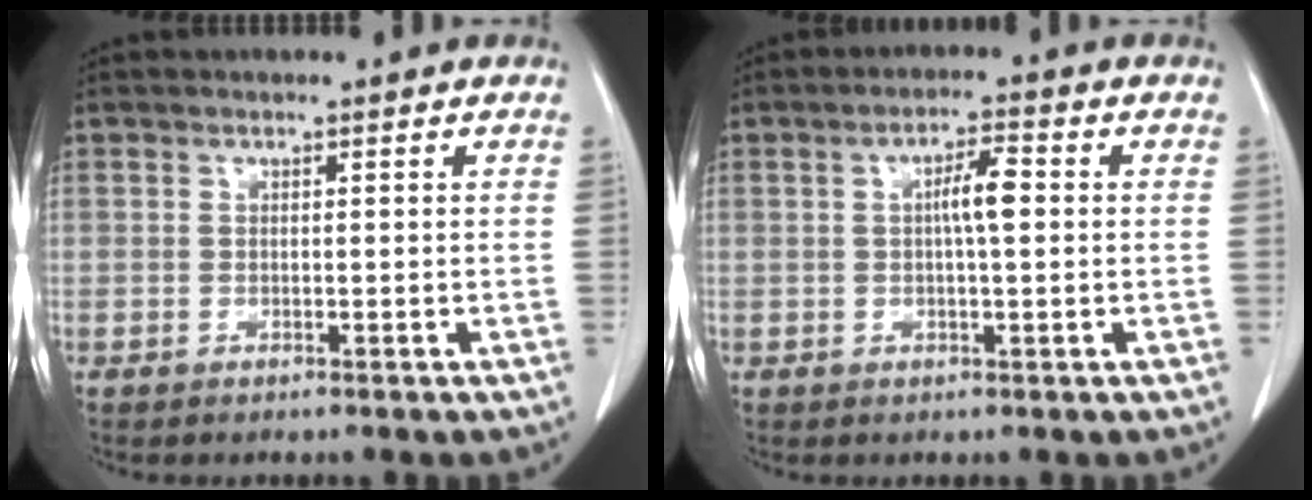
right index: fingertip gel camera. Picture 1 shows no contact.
{"total": 4.4, "force": [0.4, 0.8, 4.3], "torque": [-0.076, 0.008, 0.005]}